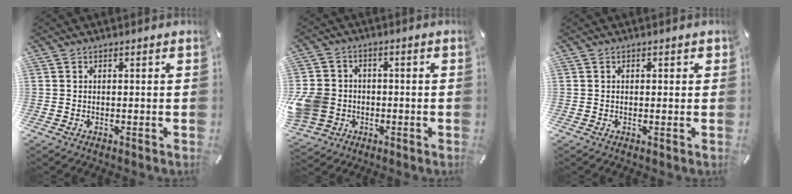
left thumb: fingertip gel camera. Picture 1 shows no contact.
{"total": 9.5, "force": [-1.8, 8.6, 3.7], "torque": [-0.101, 0.019, -0.032]}
{"total": 0.7, "force": [0.0, 0.5, 0.5], "torque": [-0.001, 0.000, -0.002]}